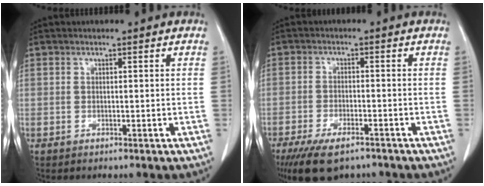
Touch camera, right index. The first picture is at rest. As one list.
[{"total": 8.8, "force": [-6.5, 2.9, 5.3], "torque": [-0.088, -0.013, -0.104]}]